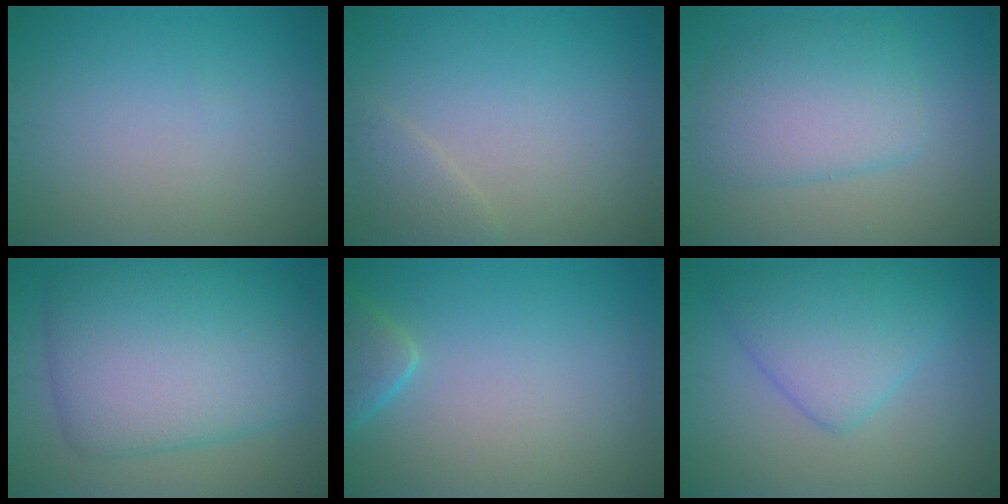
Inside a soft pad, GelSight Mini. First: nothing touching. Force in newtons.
{"total": 1.6, "press": 1.6, "slide": 0.1}
{"total": 5.1, "press": 5.1, "slide": 0.2}
{"total": 10.4, "press": 10.4, "slide": 0.2}
{"total": 2.5, "press": 2.5, "slide": 0.2}
{"total": 5.3, "press": 5.3, "slide": 0.2}